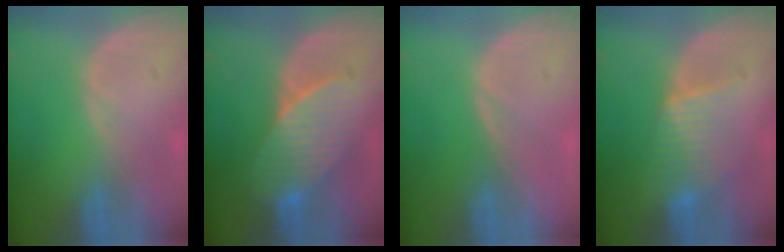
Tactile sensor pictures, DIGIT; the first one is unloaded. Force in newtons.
{"total": 7.2, "press": 7.1, "slide": 1.4}
{"total": 0.0}
{"total": 5.0, "press": 4.9, "slide": 0.4}